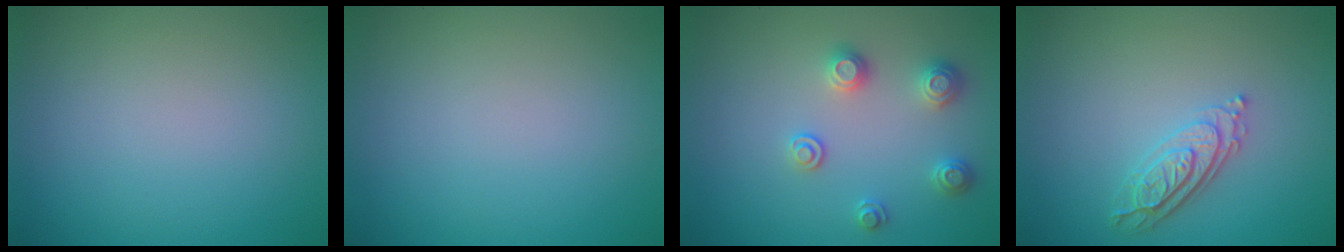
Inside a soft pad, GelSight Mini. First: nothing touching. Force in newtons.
{"total": 0.0}
{"total": 2.5, "press": 2.5, "slide": 0.3}
{"total": 3.0, "press": 2.6, "slide": 1.5}